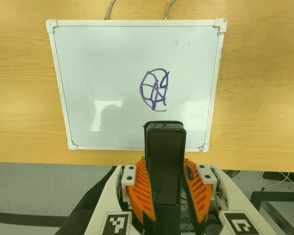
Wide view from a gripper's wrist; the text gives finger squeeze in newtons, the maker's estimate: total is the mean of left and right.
{"total": 11.0, "left": 8.6, "right": 13.4}